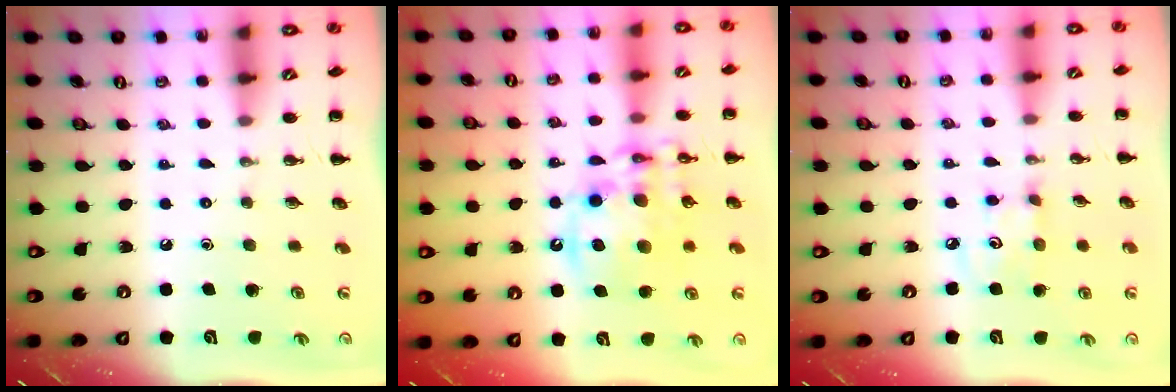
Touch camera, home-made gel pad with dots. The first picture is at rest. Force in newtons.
{"total": 14.3, "press": 13.9, "slide": 3.0}
{"total": 3.5, "press": 3.5, "slide": 0.7}